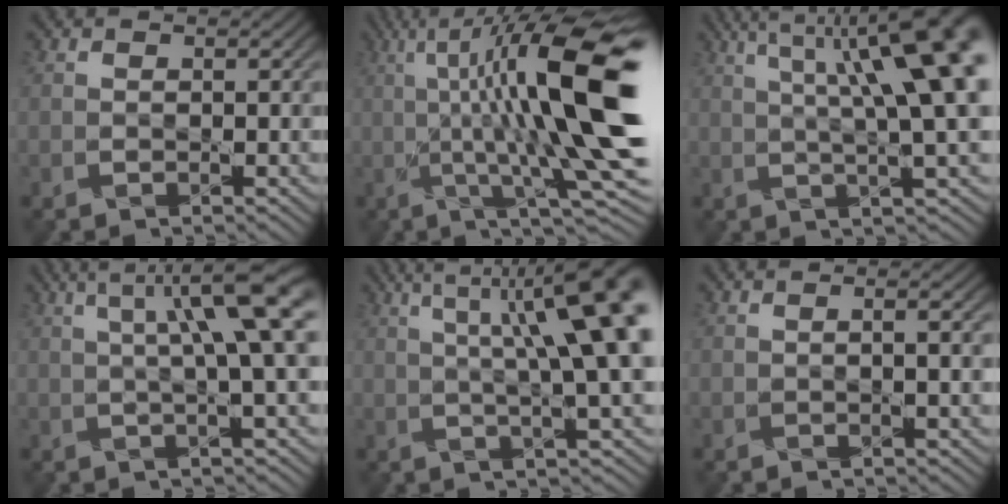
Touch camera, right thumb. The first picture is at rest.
{"total": 17.7, "force": [1.8, 4.1, 17.1], "torque": [-0.265, 0.025, 0.038]}
{"total": 14.0, "force": [4.7, 2.9, 12.8], "torque": [-0.170, 0.027, 0.073]}
{"total": 8.1, "force": [2.2, 0.8, 7.8], "torque": [-0.114, 0.026, 0.031]}
{"total": 12.6, "force": [3.4, 2.5, 11.9], "torque": [-0.152, 0.024, 0.053]}
{"total": 1.2, "force": [0.1, -0.2, 1.1], "torque": [-0.022, 0.006, 0.001]}